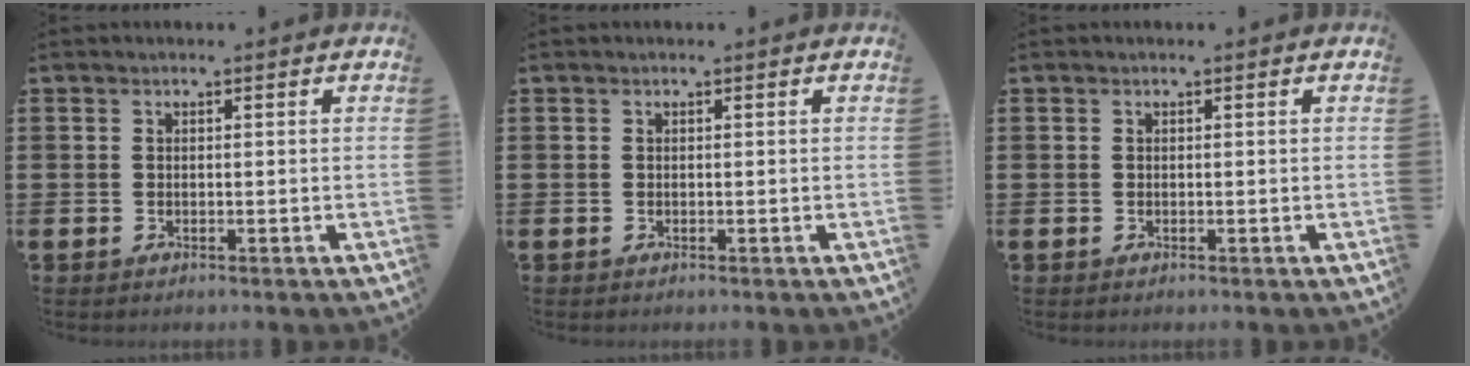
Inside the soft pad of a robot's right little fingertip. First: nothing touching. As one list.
[{"total": 0.0}, {"total": 0.0}]